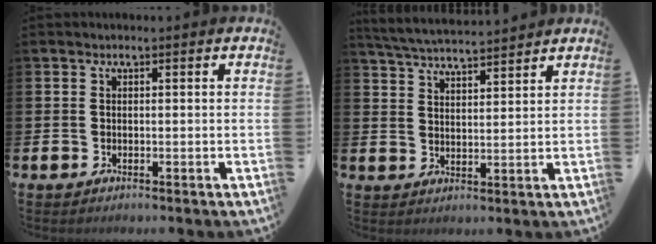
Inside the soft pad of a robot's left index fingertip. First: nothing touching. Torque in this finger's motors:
{"motor_torque": [0.95, -1.19, 0.07, 0.03]}